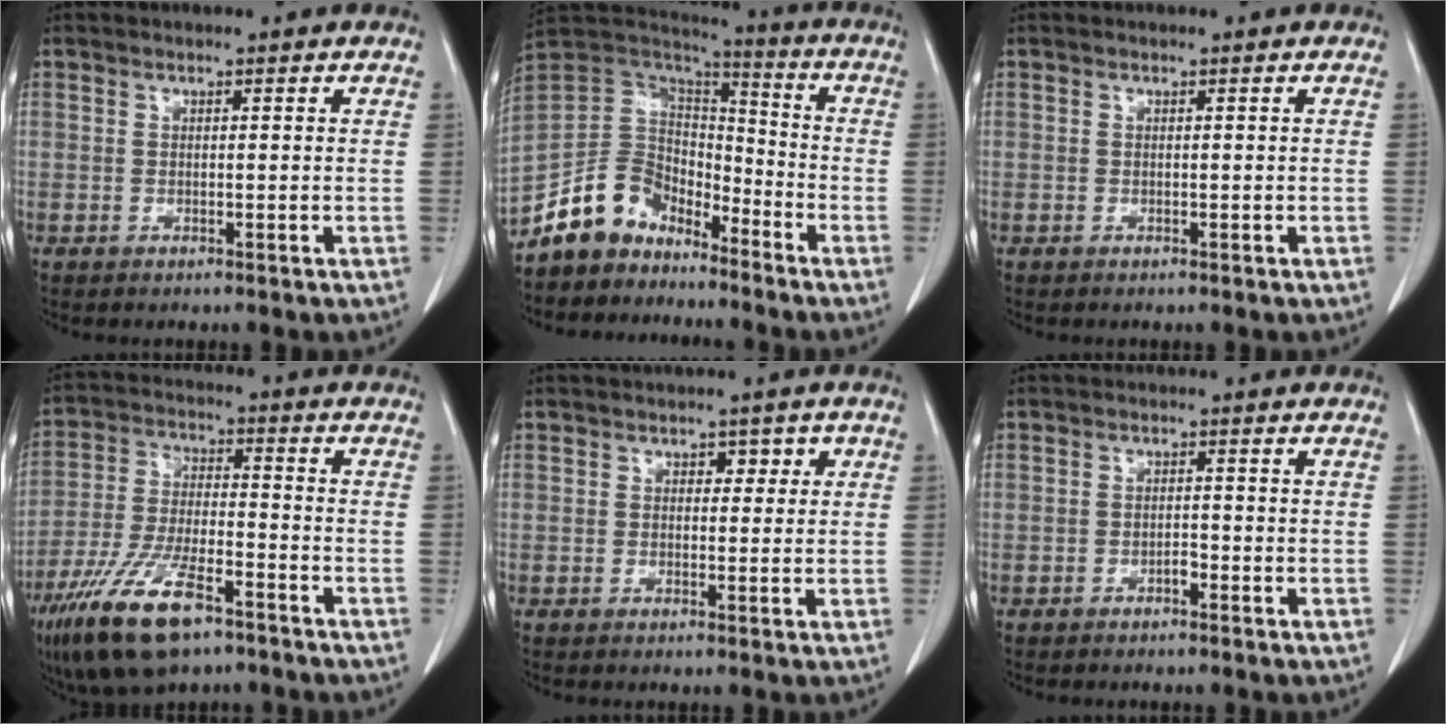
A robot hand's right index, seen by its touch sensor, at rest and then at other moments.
{"total": 11.3, "force": [-9.0, 6.3, 2.6], "torque": [-0.052, 0.046, -0.177]}
{"total": 0.0}
{"total": 14.3, "force": [-9.0, 4.1, 10.4], "torque": [-0.213, -0.022, -0.165]}
{"total": 2.8, "force": [0.8, 1.8, 2.0], "torque": [-0.017, 0.012, 0.006]}
{"total": 1.3, "force": [-1.0, 0.4, 0.8], "torque": [-0.011, 0.003, -0.018]}